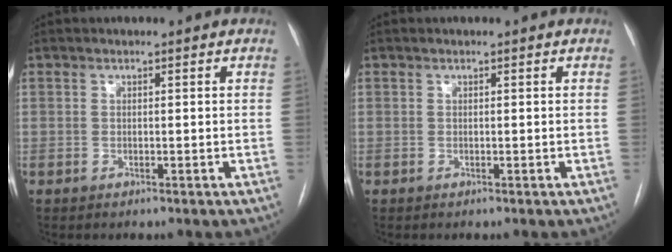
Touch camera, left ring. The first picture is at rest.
{"total": 0.0}